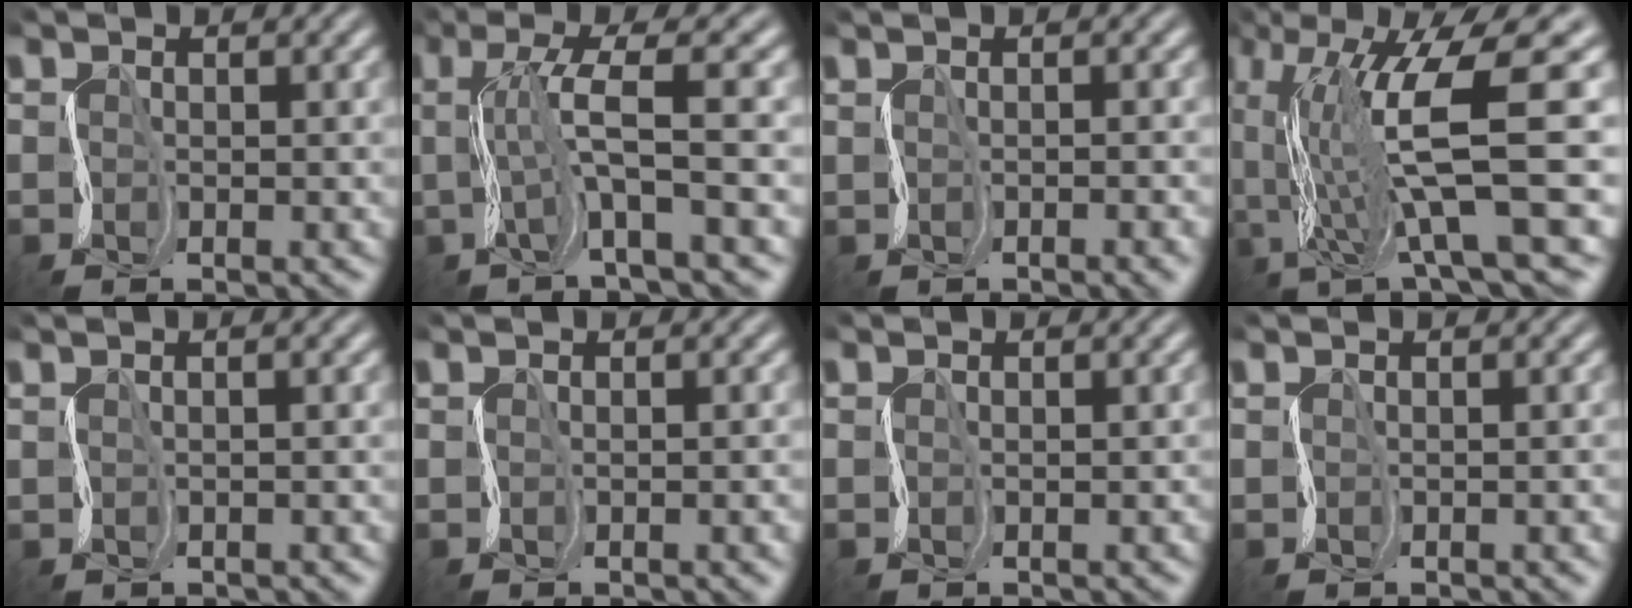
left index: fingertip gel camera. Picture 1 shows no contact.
{"total": 5.5, "force": [0.8, 0.8, 5.4], "torque": [-0.085, 0.011, 0.010]}
{"total": 2.9, "force": [0.3, 1.3, 2.6], "torque": [-0.017, 0.011, -0.002]}
{"total": 11.6, "force": [0.1, 2.7, 11.2], "torque": [-0.204, 0.020, 0.014]}
{"total": 1.5, "force": [1.1, 0.6, 0.8], "torque": [-0.006, 0.011, 0.003]}
{"total": 2.6, "force": [0.1, 1.2, 2.2], "torque": [-0.011, 0.009, 0.004]}
{"total": 0.0}
{"total": 1.8, "force": [0.2, 0.9, 1.6], "torque": [-0.001, 0.007, 0.001]}